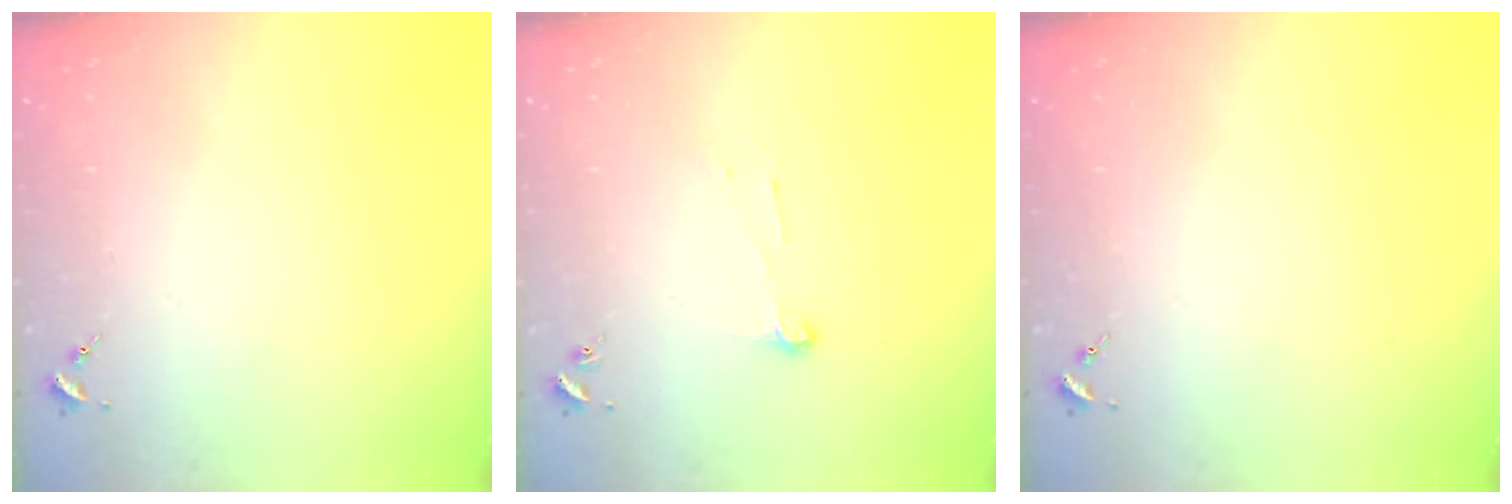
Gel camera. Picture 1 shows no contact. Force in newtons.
{"total": 4.8, "press": 4.8, "slide": 0.5}
{"total": 0.0}